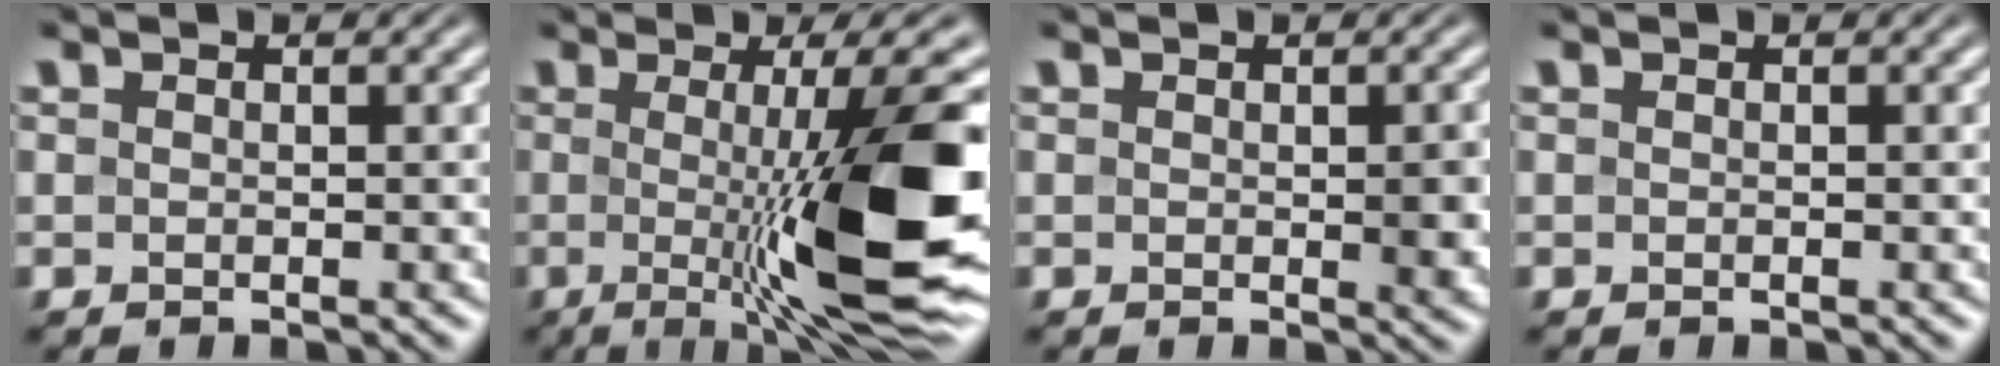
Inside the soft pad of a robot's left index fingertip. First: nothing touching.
{"total": 12.6, "force": [-0.7, 2.4, 12.3], "torque": [-0.166, -0.015, -0.007]}
{"total": 1.5, "force": [-0.1, 0.6, 1.4], "torque": [-0.015, -0.005, -0.001]}
{"total": 0.0}